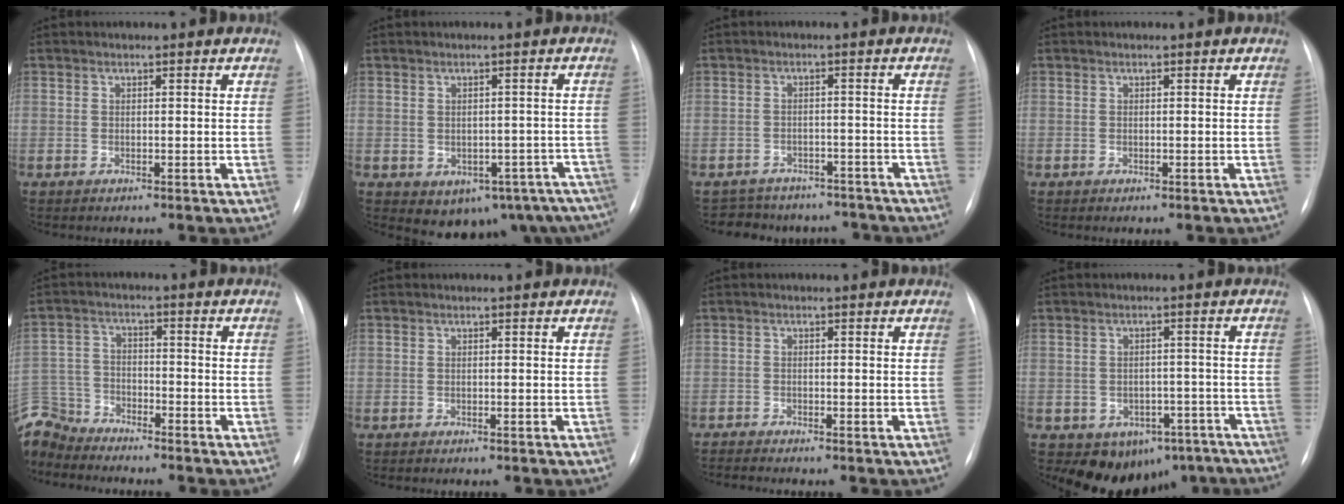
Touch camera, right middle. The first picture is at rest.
{"total": 12.6, "force": [-7.9, 8.3, 5.4], "torque": [-0.063, 0.012, -0.082]}
{"total": 9.5, "force": [-8.4, 4.4, 0.9], "torque": [-0.017, 0.020, -0.095]}
{"total": 0.0}
{"total": 9.0, "force": [-8.7, 2.5, 0.5], "torque": [-0.022, 0.007, -0.172]}
{"total": 0.5, "force": [-0.3, 0.0, 0.4], "torque": [-0.011, -0.004, -0.002]}
{"total": 2.2, "force": [-2.1, -0.6, 0.5], "torque": [-0.007, -0.008, -0.035]}
{"total": 12.3, "force": [-8.8, 7.8, 3.4], "torque": [-0.029, 0.033, -0.098]}